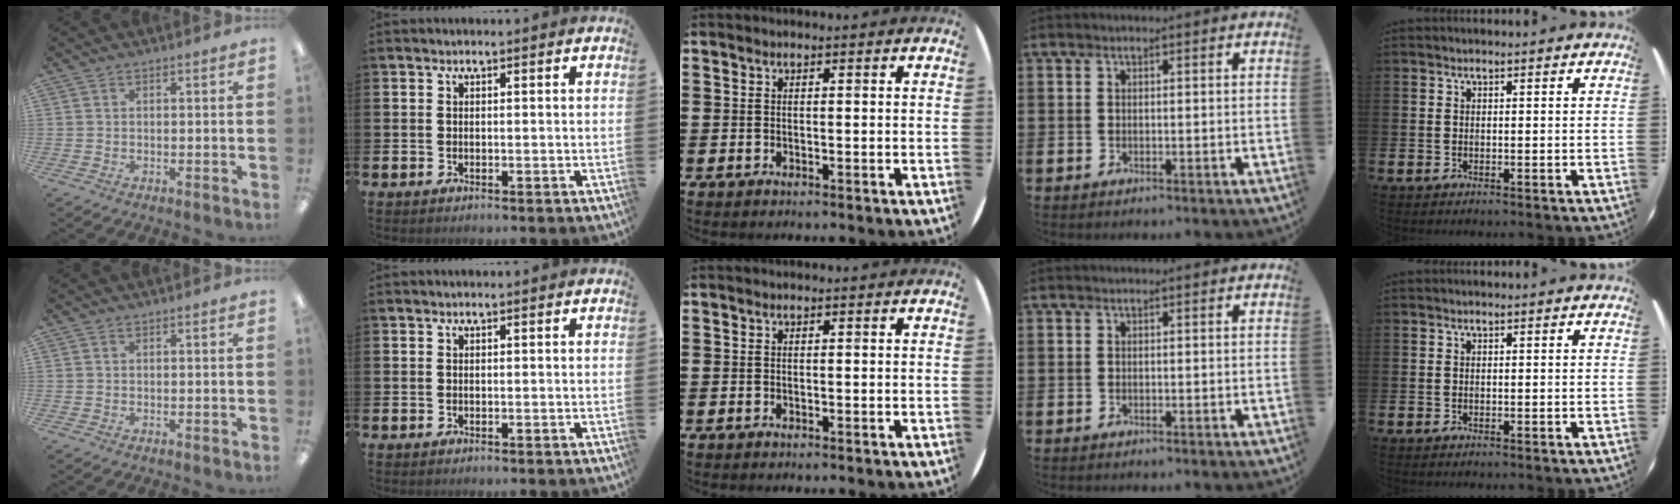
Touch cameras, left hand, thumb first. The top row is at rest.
{}